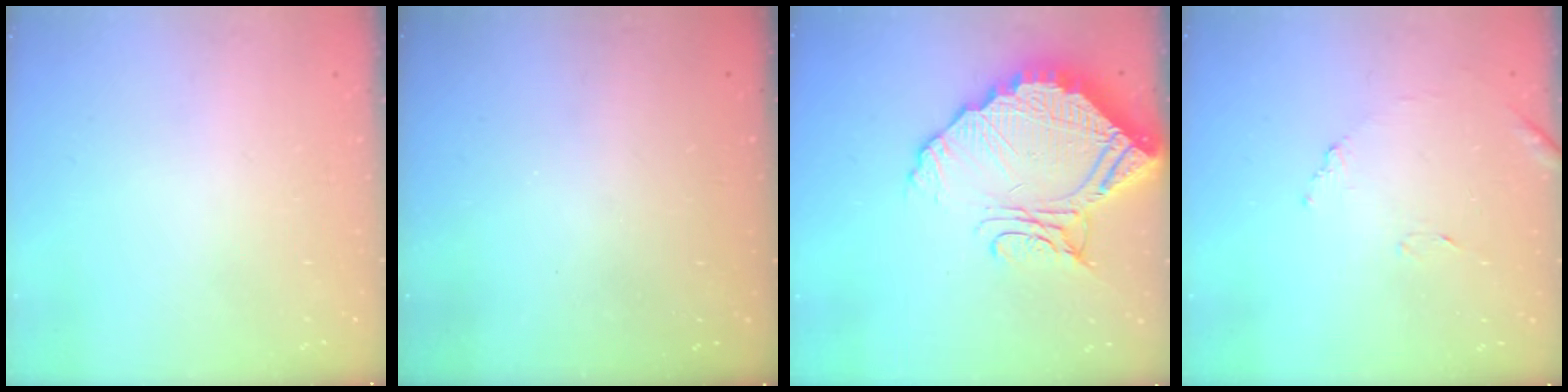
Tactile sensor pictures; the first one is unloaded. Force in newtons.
{"total": 3.2, "press": 3.2, "slide": 0.1}
{"total": 17.3, "press": 17.2, "slide": 1.9}
{"total": 7.8, "press": 7.8, "slide": 0.5}